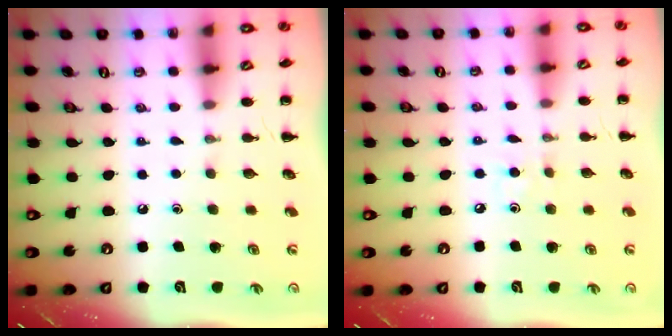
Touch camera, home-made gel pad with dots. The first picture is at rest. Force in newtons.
{"total": 2.5, "press": 2.3, "slide": 0.8}